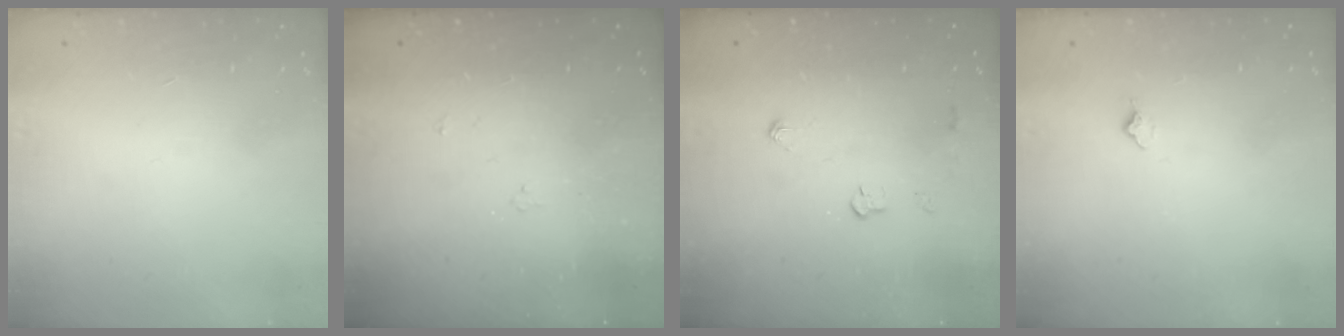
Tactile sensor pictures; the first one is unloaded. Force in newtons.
{"total": 3.0, "press": 3.0, "slide": 0.5}
{"total": 3.8, "press": 3.8, "slide": 0.6}
{"total": 3.9, "press": 3.8, "slide": 0.6}